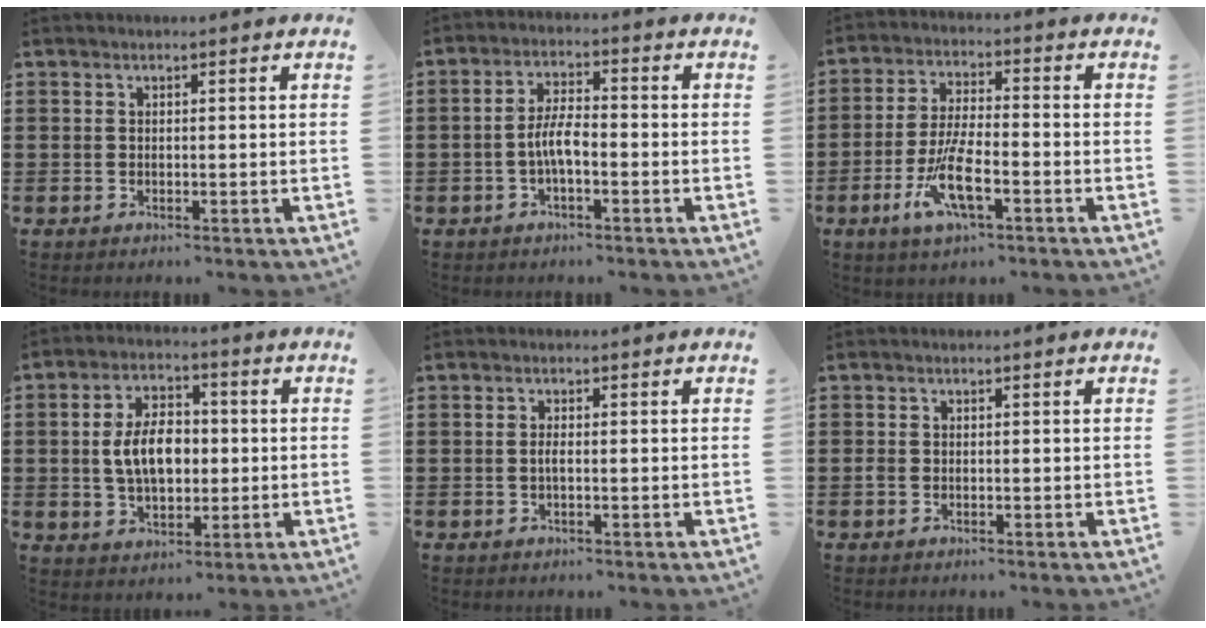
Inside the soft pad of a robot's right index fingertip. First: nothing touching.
{"total": 4.9, "force": [-1.4, 1.6, 4.4], "torque": [-0.098, 0.002, -0.031]}
{"total": 8.4, "force": [-3.6, 2.3, 7.2], "torque": [-0.162, -0.015, -0.070]}
{"total": 7.7, "force": [0.0, 4.7, 6.1], "torque": [-0.117, 0.006, -0.008]}
{"total": 1.1, "force": [-0.3, 0.2, 1.1], "torque": [-0.029, -0.004, -0.007]}
{"total": 0.9, "force": [-0.3, 0.7, 0.6], "torque": [-0.020, -0.001, -0.010]}